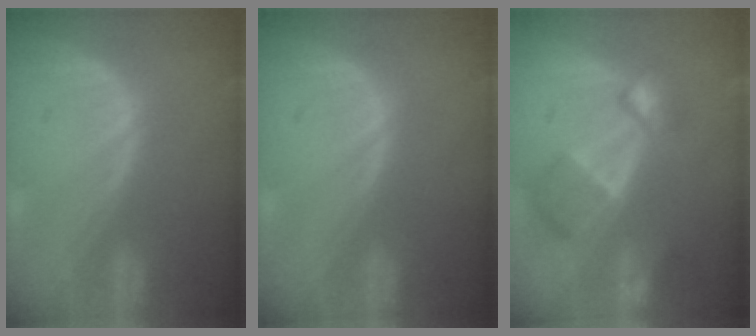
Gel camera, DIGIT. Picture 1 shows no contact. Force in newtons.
{"total": 0.0}
{"total": 7.7, "press": 6.7, "slide": 3.9}